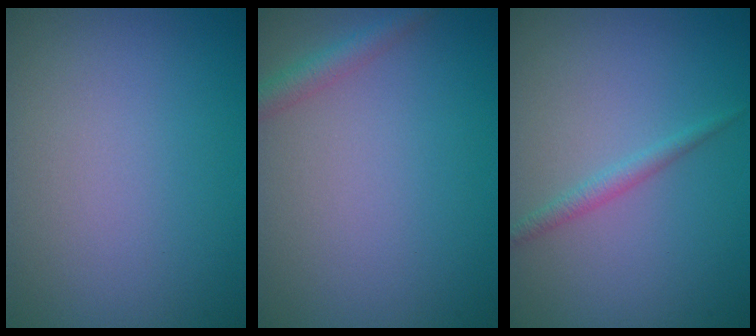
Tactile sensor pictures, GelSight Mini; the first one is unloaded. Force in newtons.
{"total": 1.8, "press": 1.8, "slide": 0.0}
{"total": 1.3, "press": 1.3, "slide": 0.0}